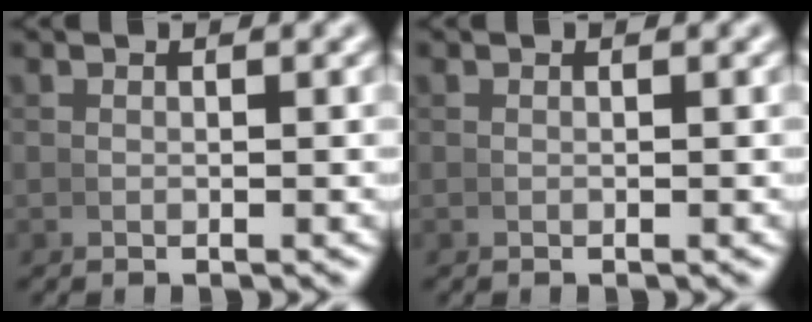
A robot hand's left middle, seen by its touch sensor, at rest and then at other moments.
{"total": 0.0}